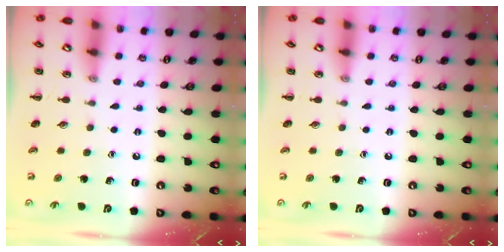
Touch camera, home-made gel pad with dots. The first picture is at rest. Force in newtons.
{"total": 0.0}